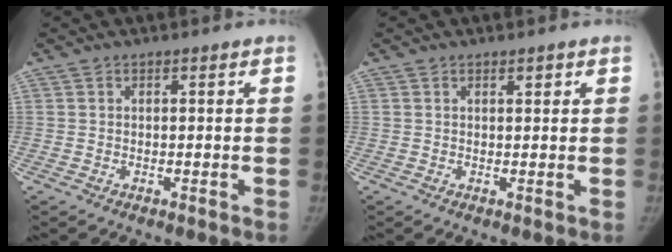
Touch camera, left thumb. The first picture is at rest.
{"total": 1.1, "force": [0.7, 0.4, 0.7], "torque": [-0.005, -0.004, 0.011]}